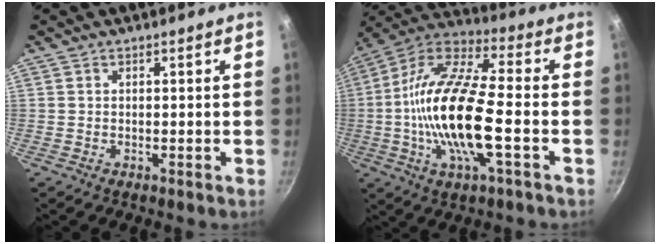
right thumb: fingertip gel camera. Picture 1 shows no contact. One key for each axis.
{"total": 20.6, "fx": -3.1, "fy": 6.6, "fz": 19.2, "tx": -0.375, "ty": 0.029, "tz": -0.077}